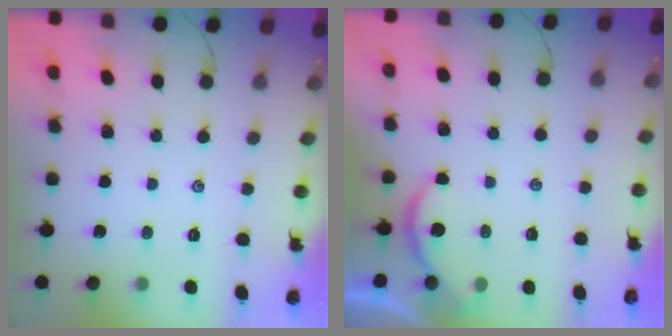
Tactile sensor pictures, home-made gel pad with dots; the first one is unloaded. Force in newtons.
{"total": 1.3, "press": 1.3, "slide": 0.2}